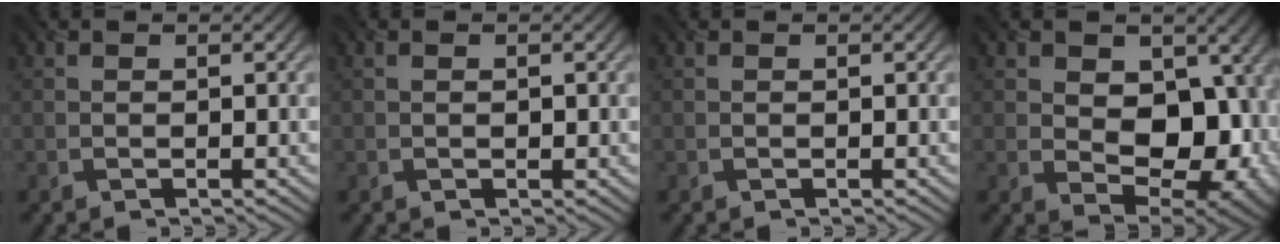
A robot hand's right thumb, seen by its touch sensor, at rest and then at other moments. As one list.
[{"total": 0.6, "force": [0.0, 0.3, 0.5], "torque": [-0.009, 0.001, 0.001]}, {"total": 0.0}, {"total": 13.2, "force": [0.5, 9.1, 9.6], "torque": [-0.146, -0.016, 0.015]}]